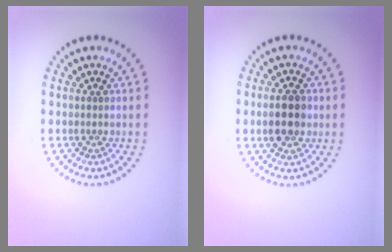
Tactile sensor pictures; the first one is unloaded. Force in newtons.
{"total": 3.6, "press": 3.6, "slide": 0.2}